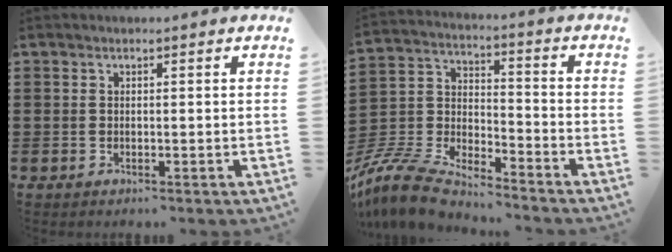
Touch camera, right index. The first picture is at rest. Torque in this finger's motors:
{"motor_torque": [-1.05, 1.01, -1.05, -0.21]}